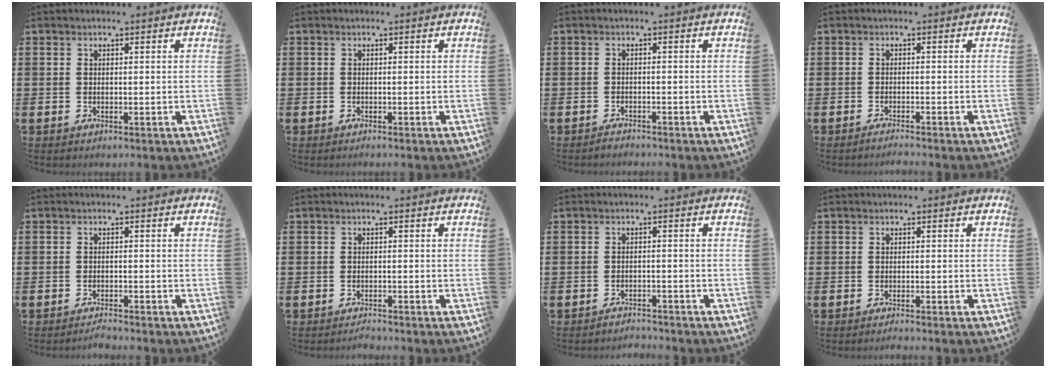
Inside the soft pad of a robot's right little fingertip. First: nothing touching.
{"total": 0.0}
{"total": 1.1, "force": [-1.1, 0.0, -0.1], "torque": [-0.001, 0.002, -0.023]}
{"total": 1.1, "force": [-1.0, -0.1, 0.3], "torque": [-0.004, -0.003, -0.020]}
{"total": 1.2, "force": [-1.2, 0.0, 0.2], "torque": [-0.007, 0.001, -0.024]}
{"total": 1.0, "force": [-1.0, 0.0, 0.1], "torque": [-0.004, 0.000, -0.020]}
{"total": 1.8, "force": [-1.8, 0.0, -0.2], "torque": [-0.001, 0.005, -0.041]}
{"total": 0.6, "force": [-0.6, 0.0, 0.3], "torque": [-0.006, -0.004, -0.011]}